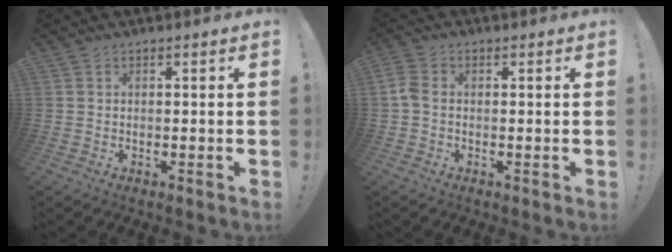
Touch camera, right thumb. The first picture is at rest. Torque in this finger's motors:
{"motor_torque": [0.15, -0.04, -0.07, -0.05, 0.08]}